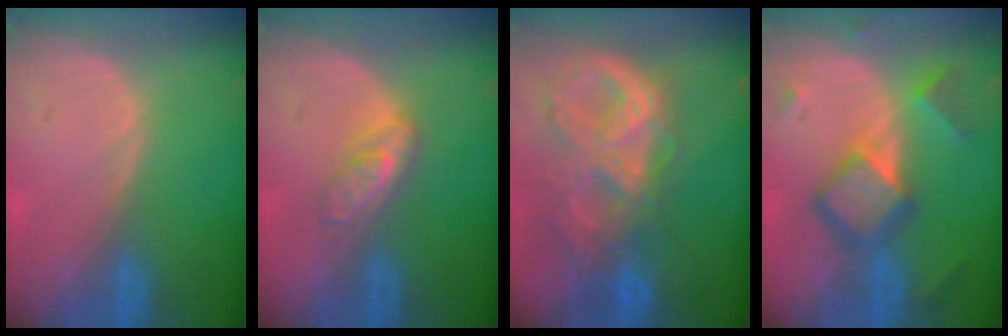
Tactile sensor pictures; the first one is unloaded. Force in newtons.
{"total": 4.6, "press": 4.1, "slide": 2.2}
{"total": 10.5, "press": 8.9, "slide": 5.7}
{"total": 7.7, "press": 7.7, "slide": 0.5}